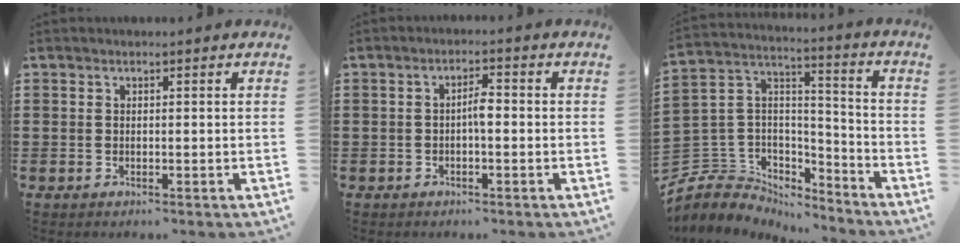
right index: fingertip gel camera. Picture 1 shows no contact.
{"total": 2.6, "force": [-0.4, 0.7, 2.5], "torque": [-0.046, 0.002, -0.009]}
{"total": 6.7, "force": [-4.8, 4.6, 0.2], "torque": [-0.046, -0.015, -0.098]}